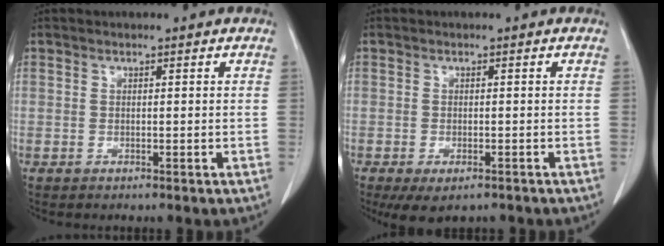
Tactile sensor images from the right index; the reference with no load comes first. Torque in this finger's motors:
{"motor_torque": [0.62, -0.58, 0.21, 0.03]}